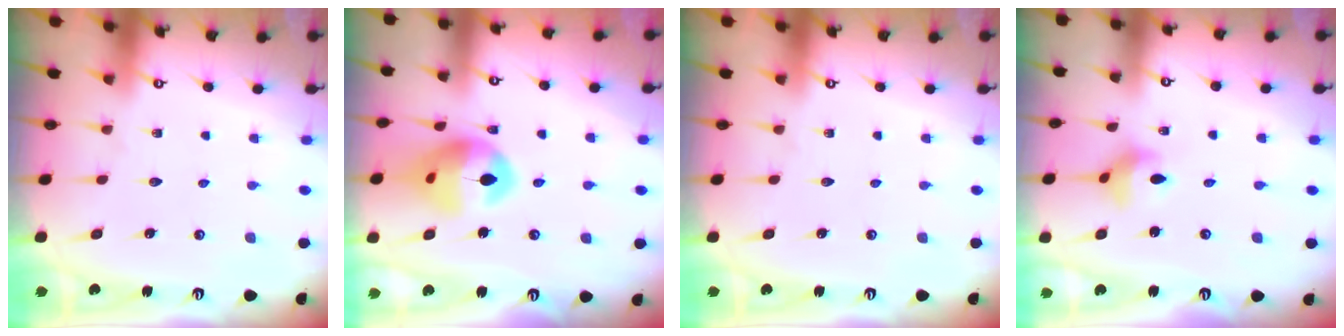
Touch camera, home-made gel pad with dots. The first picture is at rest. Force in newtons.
{"total": 14.0, "press": 13.9, "slide": 1.5}
{"total": 0.0}
{"total": 4.0, "press": 3.9, "slide": 0.5}